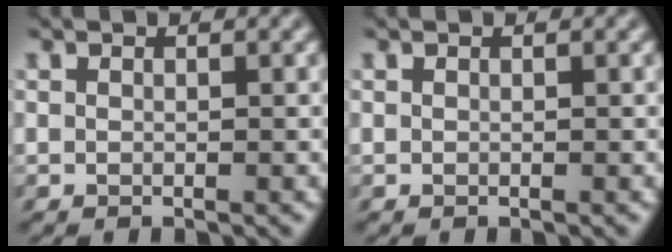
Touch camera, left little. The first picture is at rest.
{"total": 0.0}